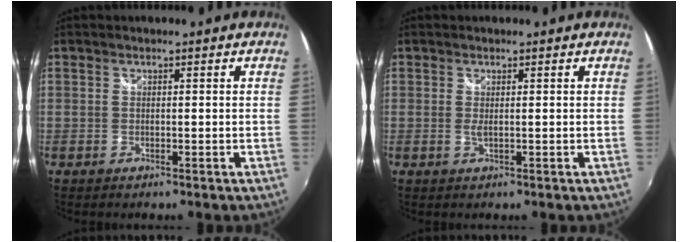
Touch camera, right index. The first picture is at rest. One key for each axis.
{"total": 0.8, "fx": 0.1, "fy": 0.0, "fz": 0.8, "tx": -0.017, "ty": -0.001, "tz": 0.002}